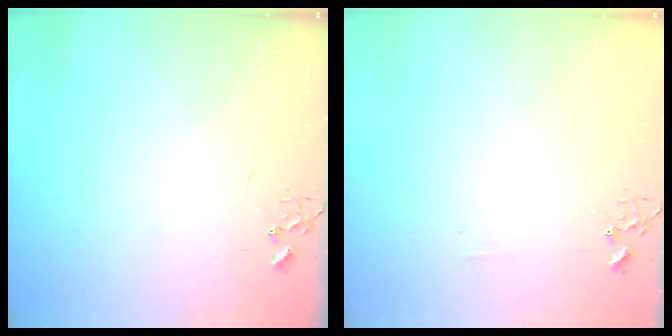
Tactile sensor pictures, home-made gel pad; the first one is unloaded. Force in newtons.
{"total": 3.9, "press": 3.8, "slide": 0.6}